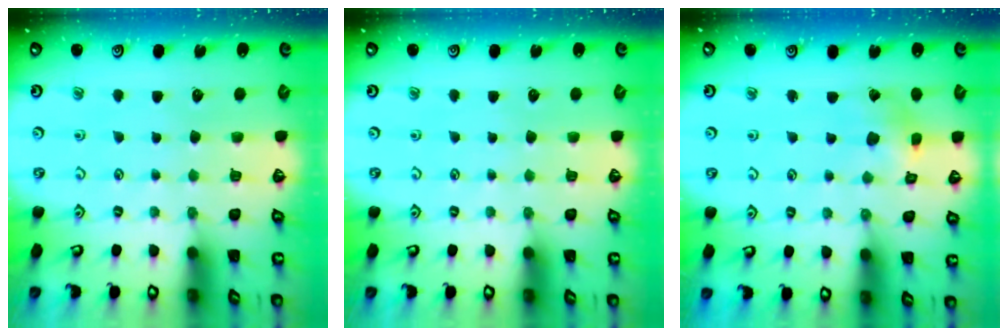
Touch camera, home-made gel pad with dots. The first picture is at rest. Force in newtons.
{"total": 0.0}
{"total": 3.6, "press": 3.6, "slide": 0.4}